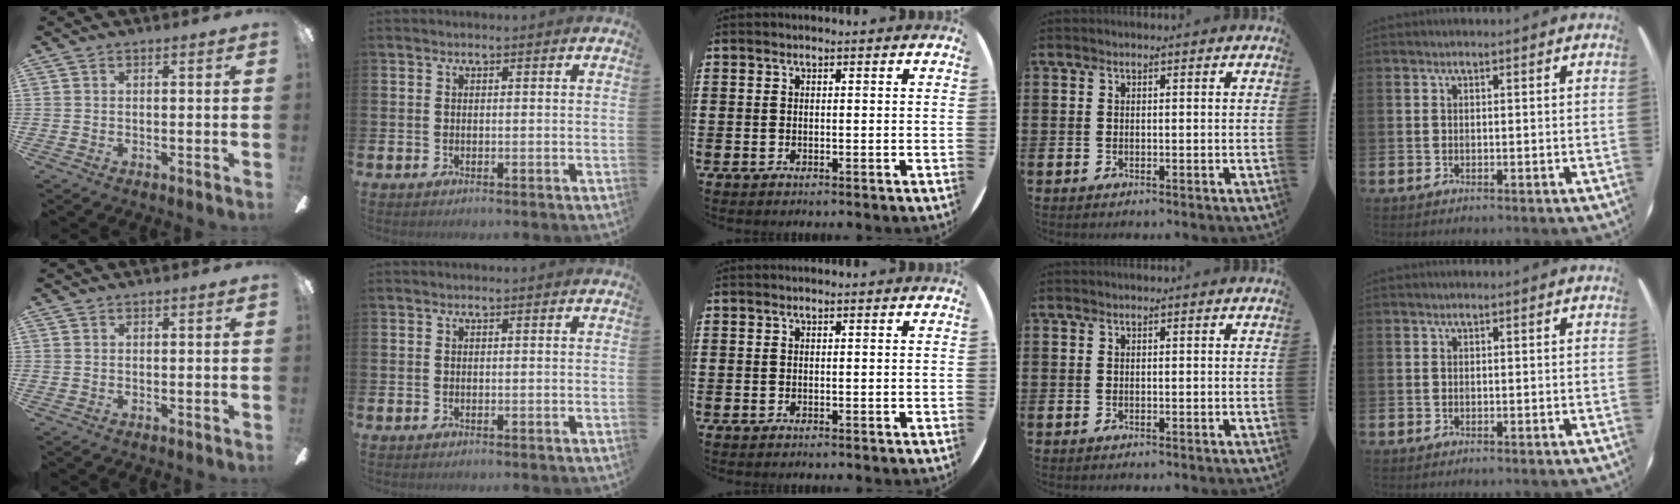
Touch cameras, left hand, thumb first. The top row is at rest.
{}